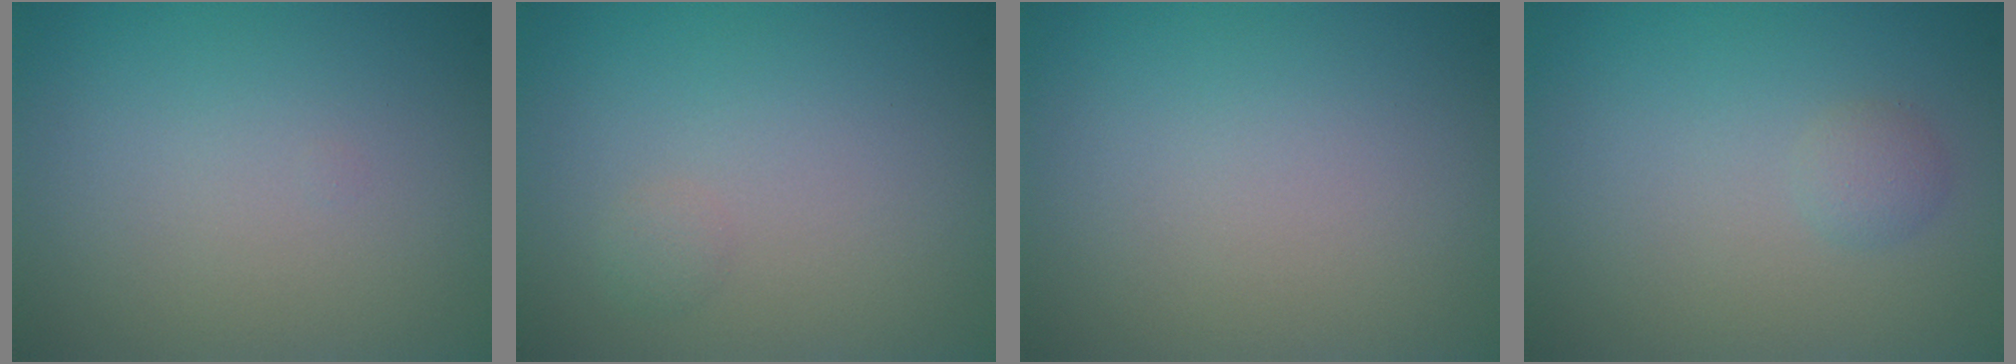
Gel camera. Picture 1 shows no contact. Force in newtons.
{"total": 0.7, "press": 0.7, "slide": 0.0}
{"total": 0.0}
{"total": 1.0, "press": 1.0, "slide": 0.1}